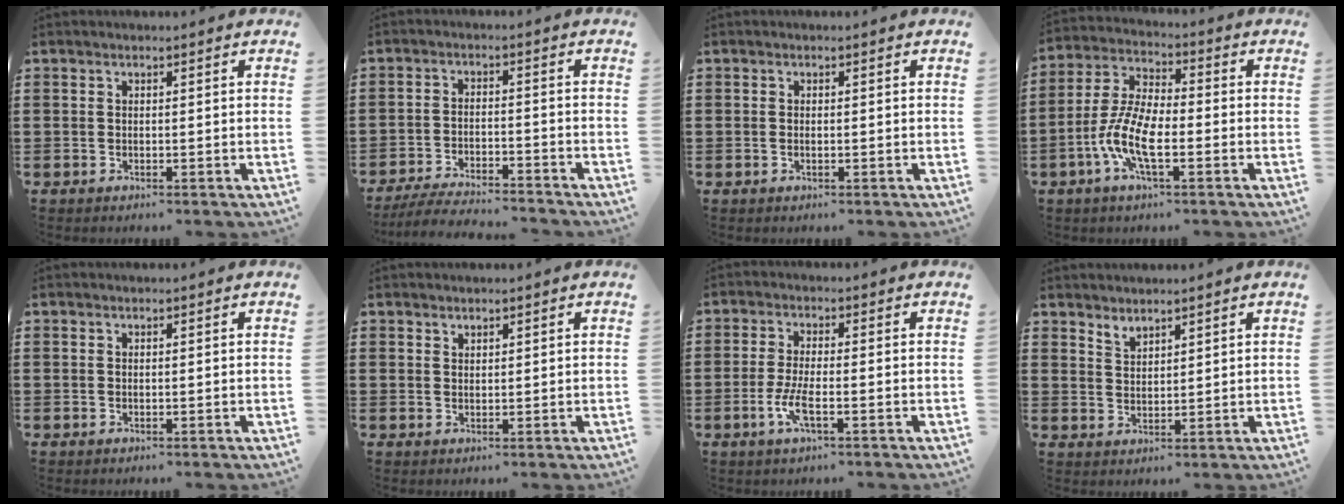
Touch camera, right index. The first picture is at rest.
{"total": 4.8, "force": [-4.6, 0.1, 1.3], "torque": [-0.029, -0.004, -0.091]}
{"total": 0.0}
{"total": 8.8, "force": [-3.1, 2.9, 7.7], "torque": [-0.189, -0.015, -0.066]}
{"total": 0.0}
{"total": 1.1, "force": [1.0, 0.4, -0.1], "torque": [-0.001, 0.001, 0.020]}
{"total": 4.6, "force": [-1.8, 1.0, 4.1], "torque": [-0.089, -0.006, -0.037]}
{"total": 2.1, "force": [2.0, 0.6, 0.1], "torque": [-0.006, 0.003, 0.039]}